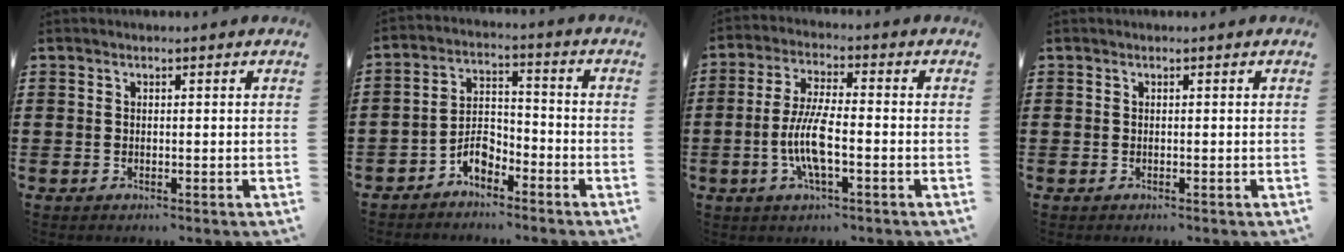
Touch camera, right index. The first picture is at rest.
{"total": 5.0, "force": [-3.6, 2.5, 2.4], "torque": [-0.050, 0.013, -0.071]}
{"total": 7.5, "force": [-2.0, 2.0, 6.9], "torque": [-0.157, -0.010, -0.046]}
{"total": 0.0}